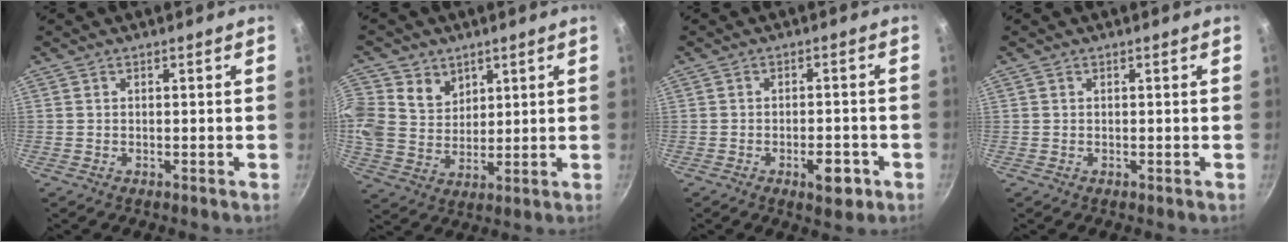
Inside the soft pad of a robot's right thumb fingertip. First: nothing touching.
{"total": 14.2, "force": [5.9, 11.8, 5.3], "torque": [-0.119, 0.001, 0.119]}
{"total": 5.7, "force": [-2.5, 2.6, 4.4], "torque": [-0.046, 0.015, -0.030]}
{"total": 0.0}